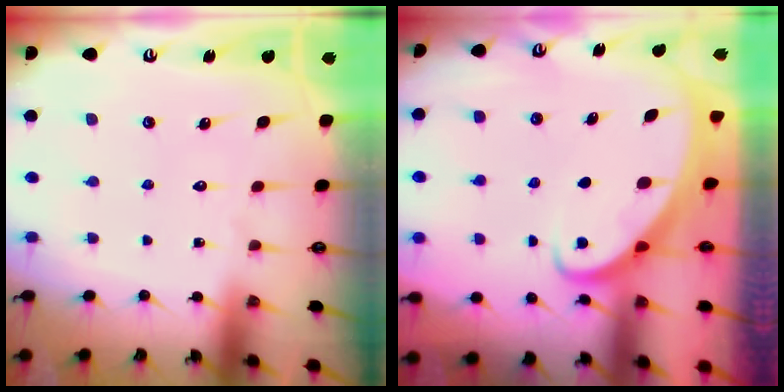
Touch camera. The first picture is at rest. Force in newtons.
{"total": 2.5, "press": 2.5, "slide": 0.3}